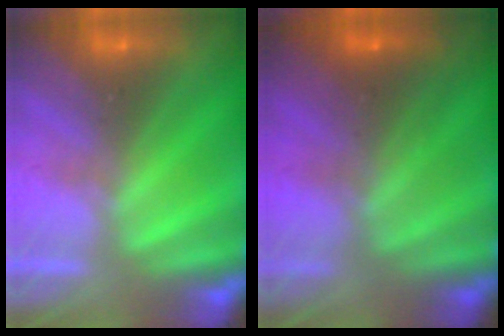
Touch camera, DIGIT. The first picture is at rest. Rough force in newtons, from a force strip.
{"total": 7.0}